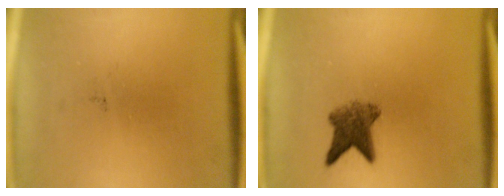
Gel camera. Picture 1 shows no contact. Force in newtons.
{"total": 5.1}